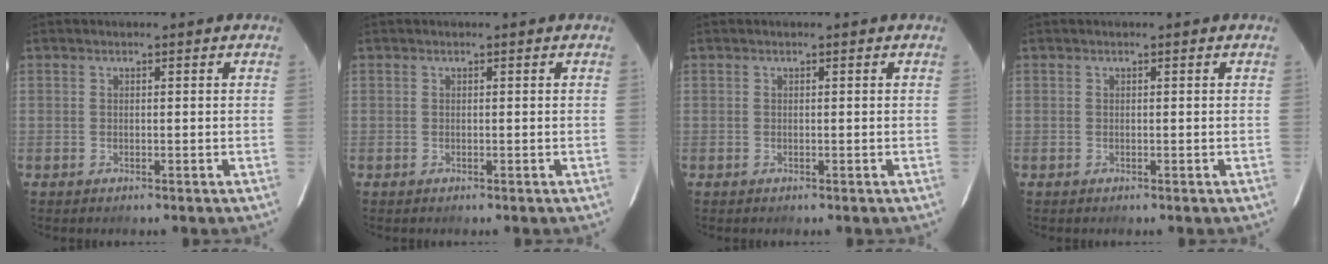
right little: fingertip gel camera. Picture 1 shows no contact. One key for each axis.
{"total": 0.0}
{"total": 0.0}
{"total": 0.0}